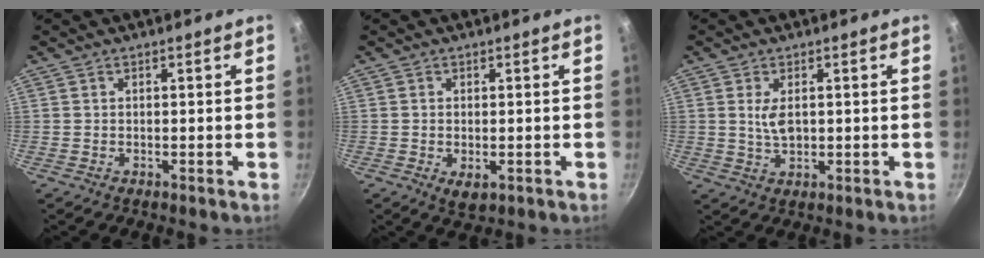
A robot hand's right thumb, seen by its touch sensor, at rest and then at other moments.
{"total": 2.5, "force": [-0.6, 1.3, 2.1], "torque": [-0.037, -0.005, -0.004]}
{"total": 3.8, "force": [0.7, 2.0, 3.2], "torque": [-0.062, -0.008, 0.019]}